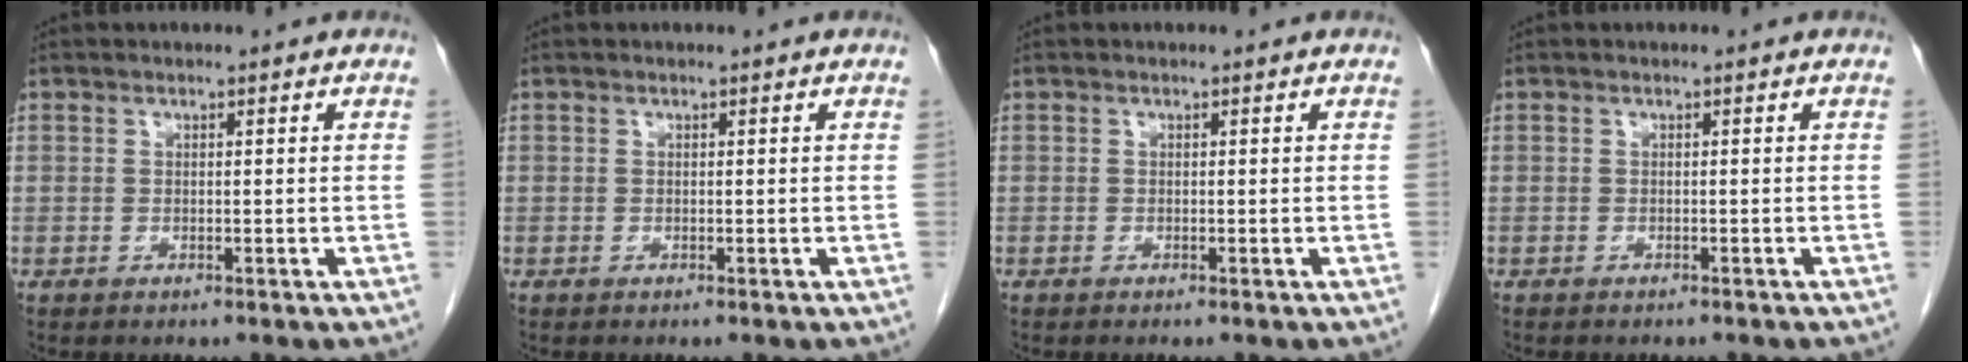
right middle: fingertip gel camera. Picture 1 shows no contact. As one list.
[{"total": 0.0}, {"total": 0.0}, {"total": 2.1, "force": [-1.9, 0.7, 0.7], "torque": [-0.018, -0.004, -0.020]}]